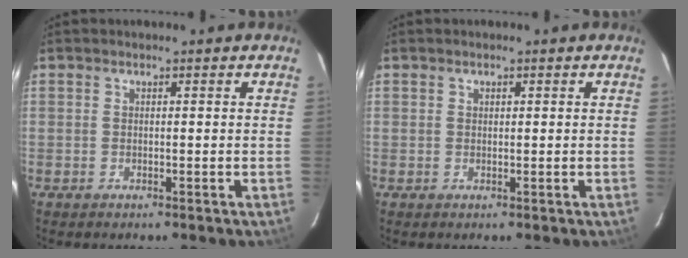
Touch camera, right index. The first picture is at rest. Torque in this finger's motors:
{"motor_torque": [-0.12, 0.00, -0.02, -0.01]}